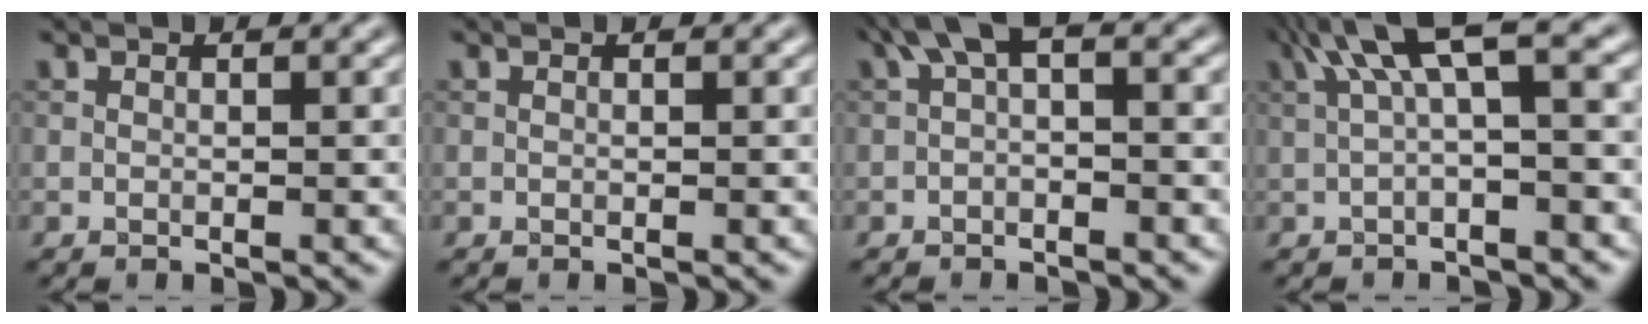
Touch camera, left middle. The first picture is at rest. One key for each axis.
{"total": 0.0}
{"total": 3.2, "fx": 0.3, "fy": 1.3, "fz": 2.8, "tx": -0.044, "ty": 0.016, "tz": -0.003}
{"total": 5.8, "fx": 1.9, "fy": 1.2, "fz": 5.4, "tx": -0.089, "ty": 0.020, "tz": 0.027}